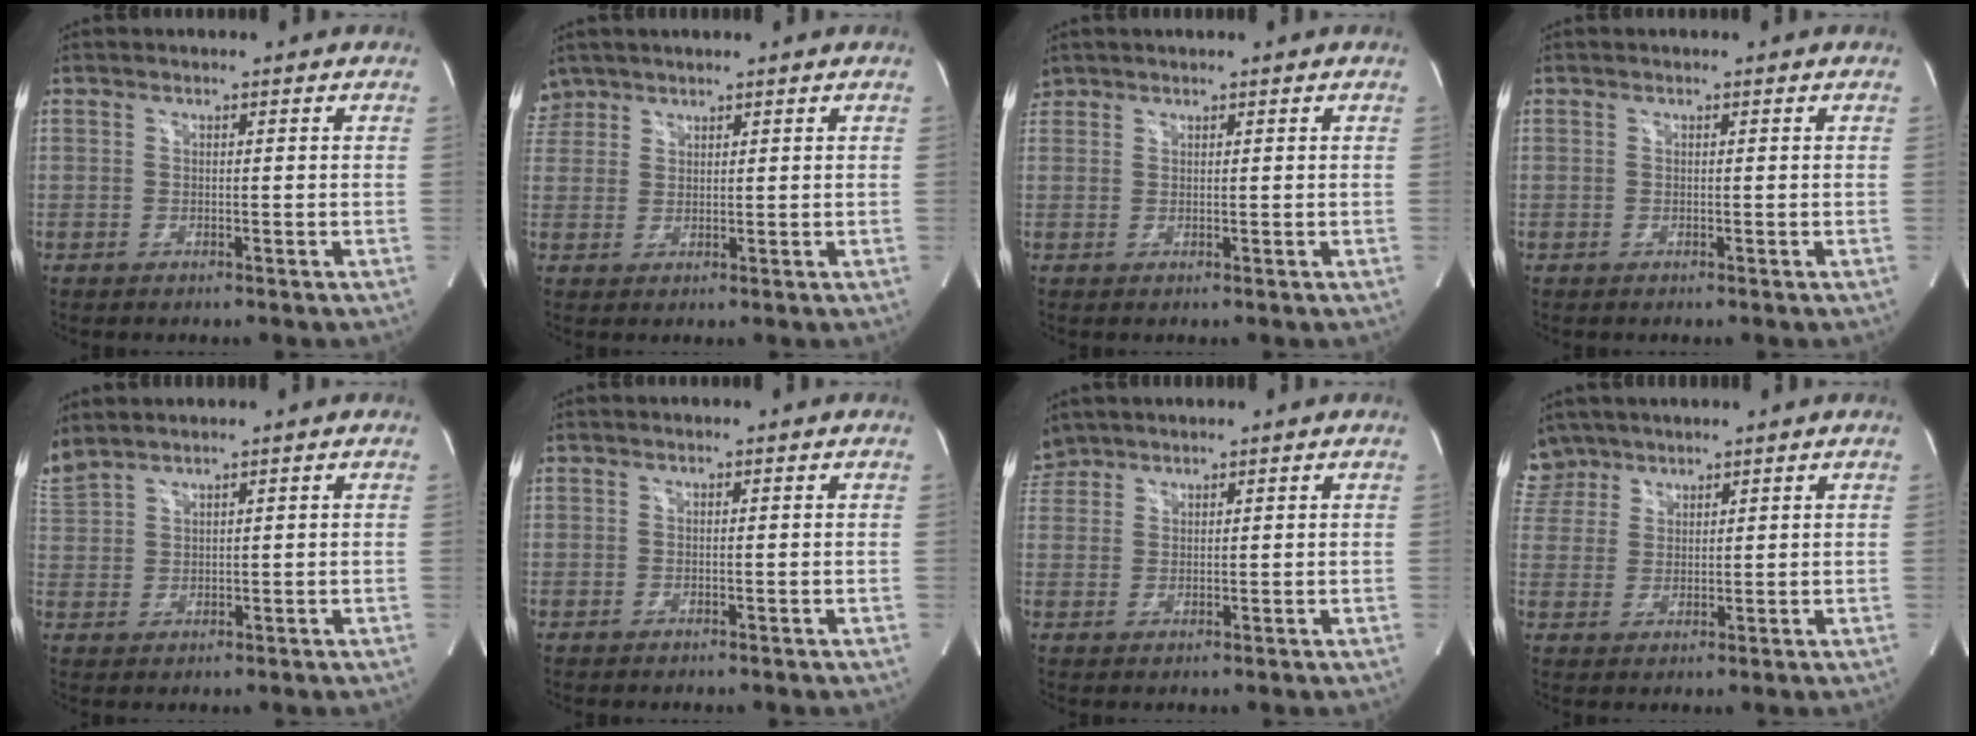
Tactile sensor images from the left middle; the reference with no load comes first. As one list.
[{"total": 3.6, "force": [2.9, 2.0, -0.2], "torque": [0.006, 0.012, 0.059]}, {"total": 1.7, "force": [1.5, 0.9, 0.0], "torque": [-0.002, 0.014, 0.029]}, {"total": 0.0}, {"total": 4.7, "force": [4.4, 0.2, 1.6], "torque": [-0.060, 0.016, 0.105]}, {"total": 0.0}, {"total": 3.4, "force": [3.2, 1.4, -0.2], "torque": [0.000, 0.013, 0.065]}, {"total": 5.9, "force": [4.9, 3.2, -0.5], "torque": [0.013, 0.008, 0.100]}]